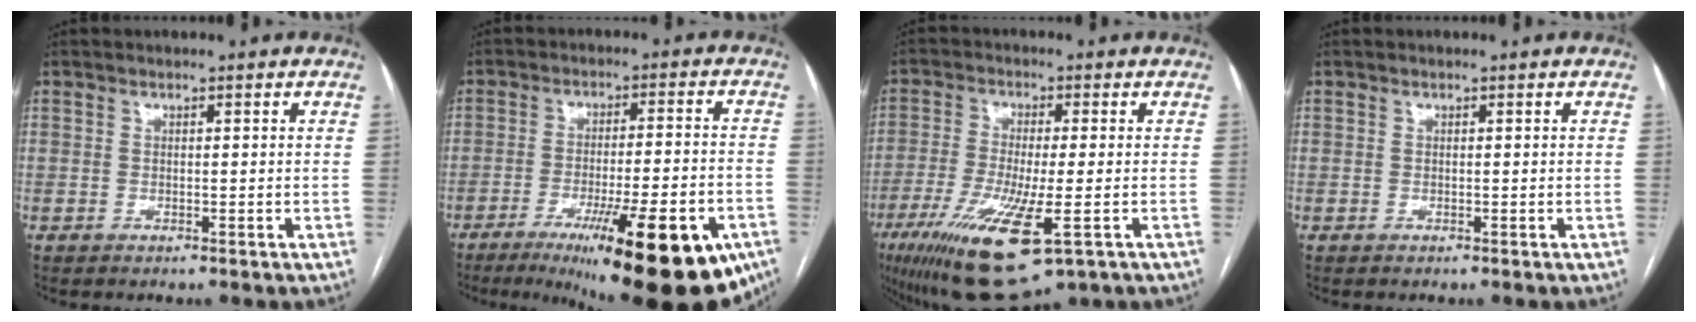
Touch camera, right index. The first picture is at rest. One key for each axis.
{"total": 23.0, "fx": -13.5, "fy": 4.0, "fz": 18.2, "tx": -0.191, "ty": -0.011, "tz": -0.196}
{"total": 14.9, "fx": -6.7, "fy": 3.0, "fz": 13.0, "tx": -0.252, "ty": -0.043, "tz": -0.107}
{"total": 0.0}